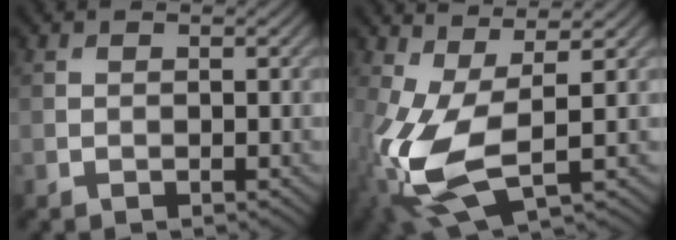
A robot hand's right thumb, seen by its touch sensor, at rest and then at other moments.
{"total": 10.2, "force": [-1.2, 4.5, 9.1], "torque": [-0.230, -0.010, -0.026]}